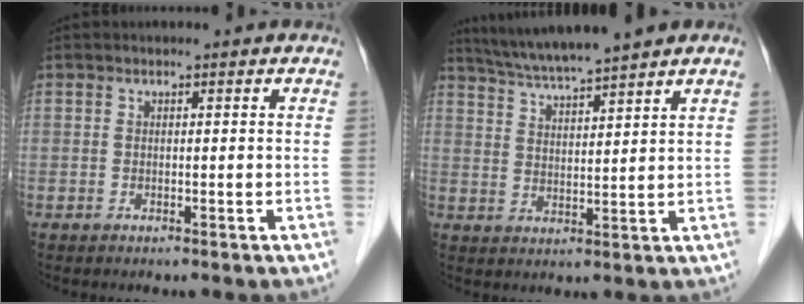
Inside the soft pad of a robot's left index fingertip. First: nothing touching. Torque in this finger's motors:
{"motor_torque": [0.88, -0.80, 0.38, 0.07]}